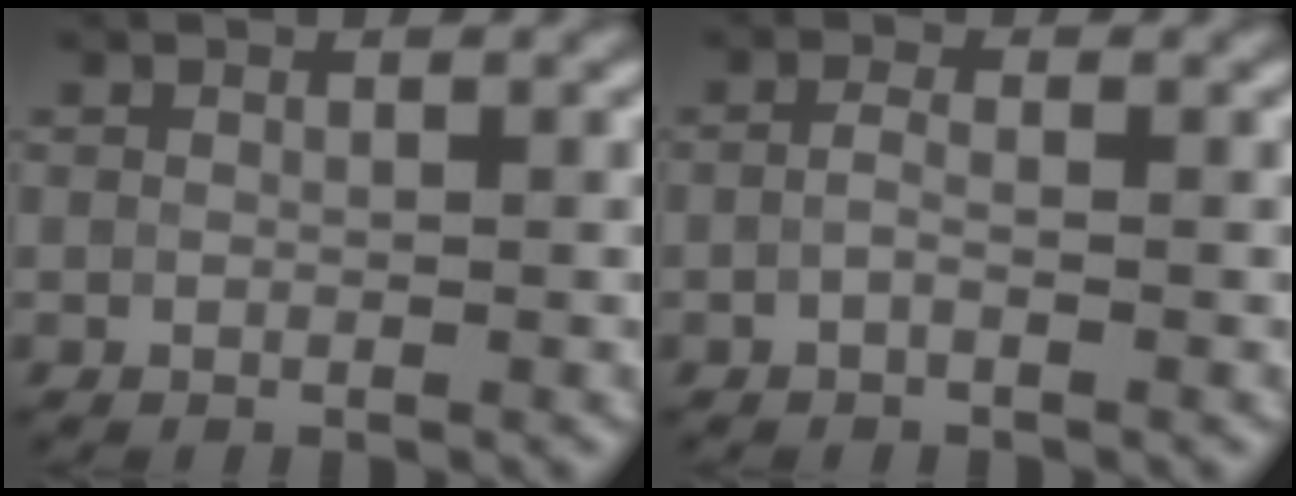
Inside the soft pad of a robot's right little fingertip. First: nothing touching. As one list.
[{"total": 0.8, "force": [-0.4, 0.0, 0.7], "torque": [-0.016, 0.003, -0.011]}]